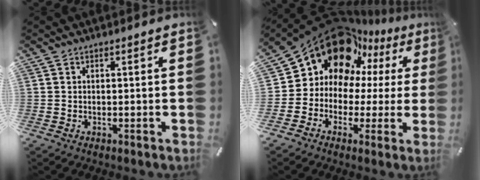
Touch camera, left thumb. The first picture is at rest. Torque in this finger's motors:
{"motor_torque": [2.35, 2.66, 2.34, -0.43, 0.20]}